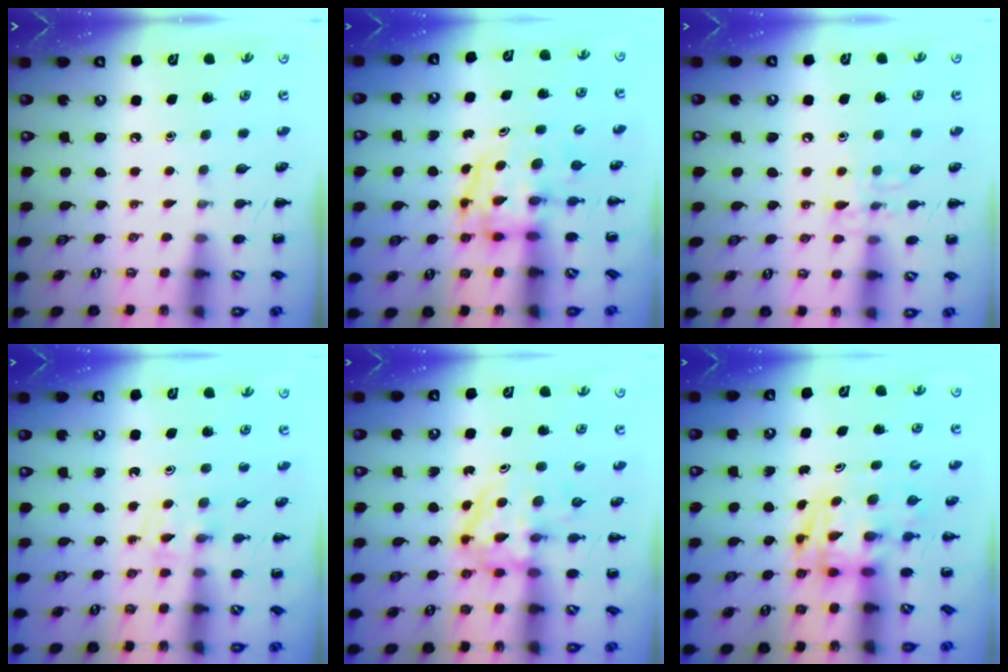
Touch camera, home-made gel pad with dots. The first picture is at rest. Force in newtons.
{"total": 4.0, "press": 3.9, "slide": 0.7}
{"total": 7.4, "press": 7.3, "slide": 0.9}
{"total": 3.3, "press": 3.1, "slide": 1.1}
{"total": 3.8, "press": 3.7, "slide": 0.4}
{"total": 2.7, "press": 2.6, "slide": 0.5}